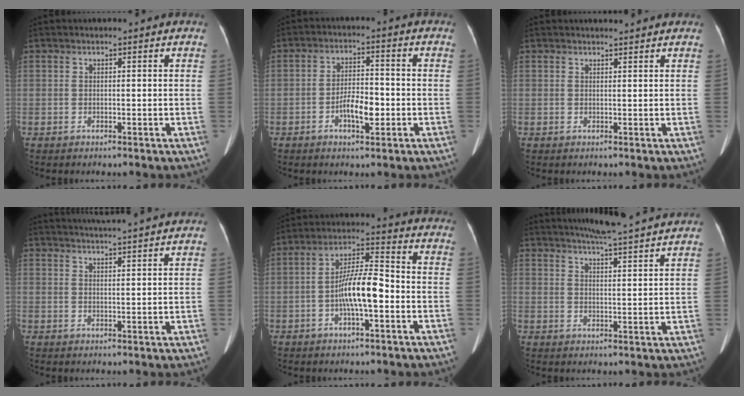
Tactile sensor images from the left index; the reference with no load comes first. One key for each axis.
{"total": 5.5, "fx": -2.1, "fy": 2.0, "fz": 4.7, "tx": -0.088, "ty": 0.002, "tz": -0.037}
{"total": 1.6, "fx": 1.6, "fy": 0.1, "fz": 0.3, "tx": -0.009, "ty": 0.004, "tz": 0.022}
{"total": 10.5, "fx": 9.8, "fy": -0.8, "fz": 3.8, "tx": -0.063, "ty": 0.017, "tz": 0.124}
{"total": 8.8, "fx": -2.5, "fy": 1.9, "fz": 8.2, "tx": -0.160, "ty": 0.013, "tz": -0.050}
{"total": 11.9, "fx": 10.7, "fy": -0.5, "fz": 5.1, "tx": -0.084, "ty": 0.014, "tz": 0.136}